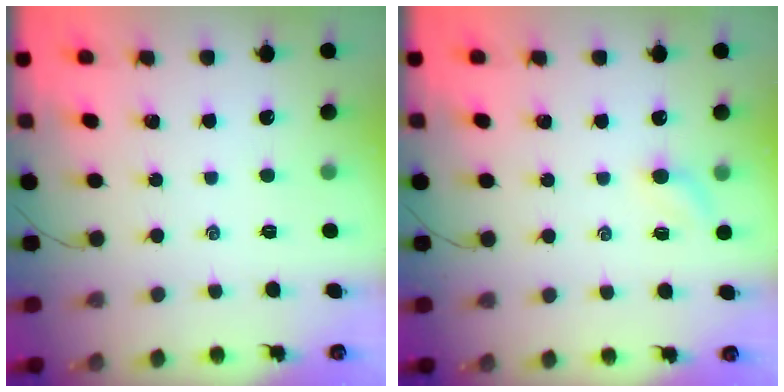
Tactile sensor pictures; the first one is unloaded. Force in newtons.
{"total": 3.3, "press": 3.1, "slide": 1.1}